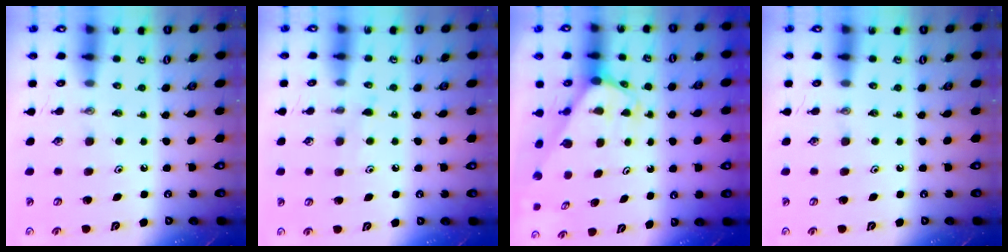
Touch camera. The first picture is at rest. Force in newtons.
{"total": 5.3, "press": 5.2, "slide": 0.7}
{"total": 2.0, "press": 2.0, "slide": 0.1}
{"total": 0.0}